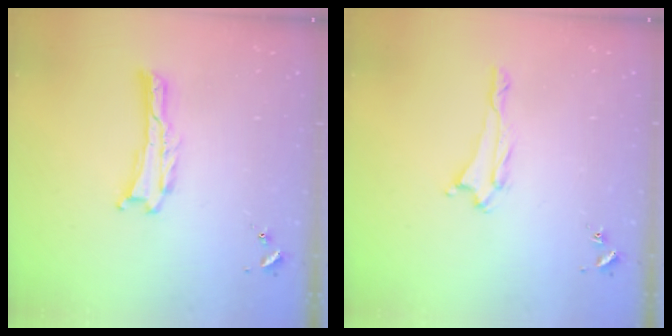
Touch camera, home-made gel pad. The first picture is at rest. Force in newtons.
{"total": 1.6, "press": 1.6, "slide": 0.1}